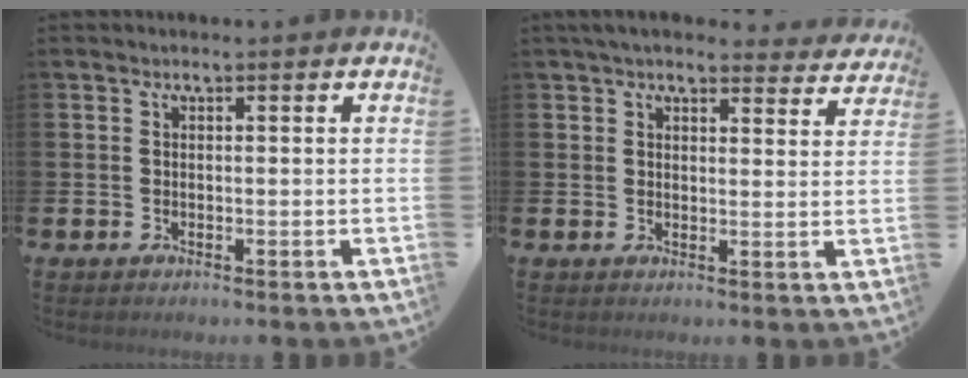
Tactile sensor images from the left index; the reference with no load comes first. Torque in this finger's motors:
{"motor_torque": [1.11, -1.03, 0.43, 0.04]}